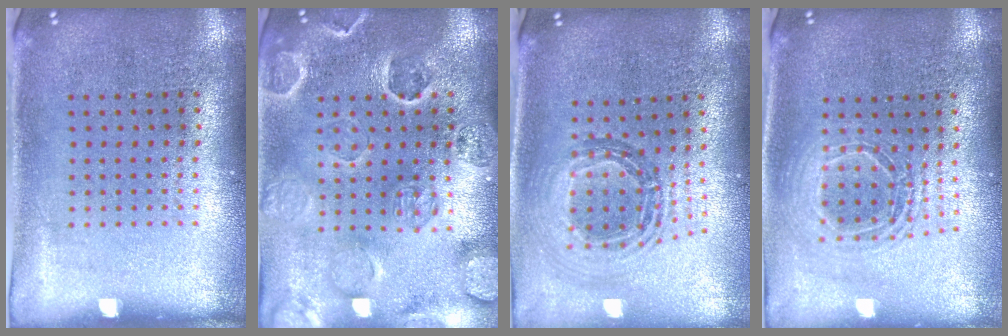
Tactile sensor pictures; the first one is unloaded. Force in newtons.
{"total": 2.7, "press": 2.6, "slide": 0.8}
{"total": 0.9, "press": 0.9, "slide": 0.2}
{"total": 1.6, "press": 1.3, "slide": 0.8}